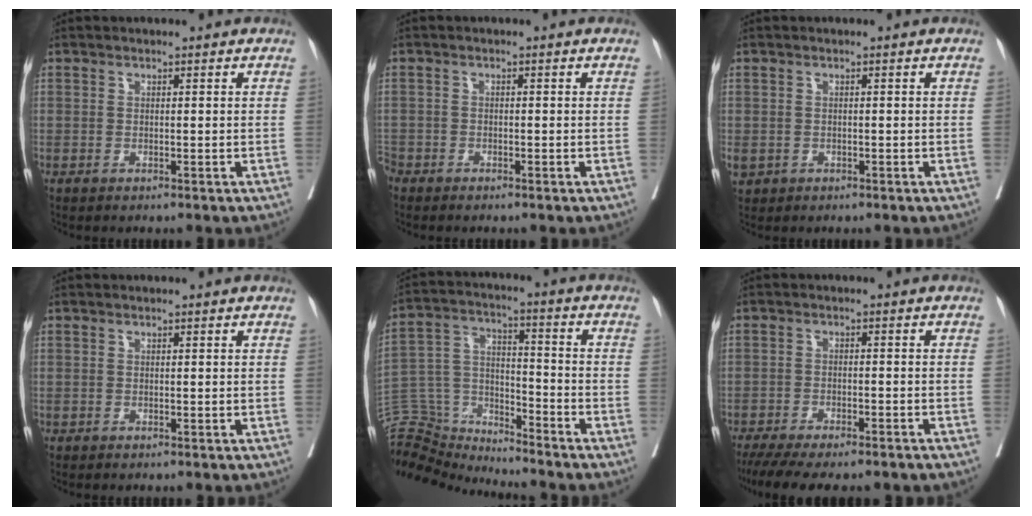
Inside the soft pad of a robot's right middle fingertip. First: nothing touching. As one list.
[{"total": 2.4, "force": [-2.0, 1.3, 0.5], "torque": [-0.012, 0.000, -0.040]}, {"total": 2.4, "force": [-0.7, 2.0, 1.0], "torque": [-0.024, -0.001, -0.004]}, {"total": 0.0}, {"total": 11.8, "force": [-11.6, 1.8, -0.7], "torque": [0.001, 0.061, -0.218]}, {"total": 14.7, "force": [-12.0, 3.6, 7.7], "torque": [-0.146, -0.024, -0.170]}]